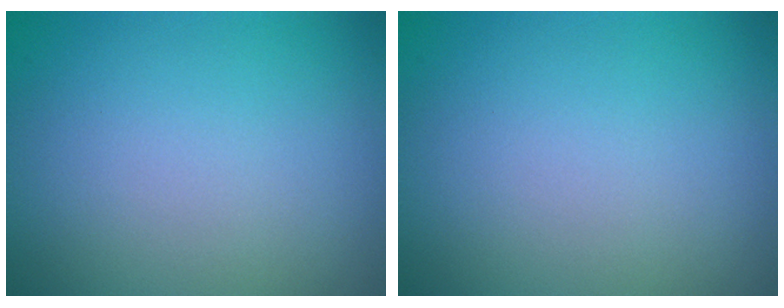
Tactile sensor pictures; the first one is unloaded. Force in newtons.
{"total": 0.0}